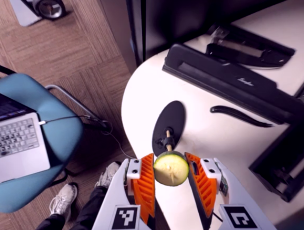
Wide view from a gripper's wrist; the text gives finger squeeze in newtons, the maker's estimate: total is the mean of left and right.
{"total": 9.0, "left": 9.1, "right": 8.9}